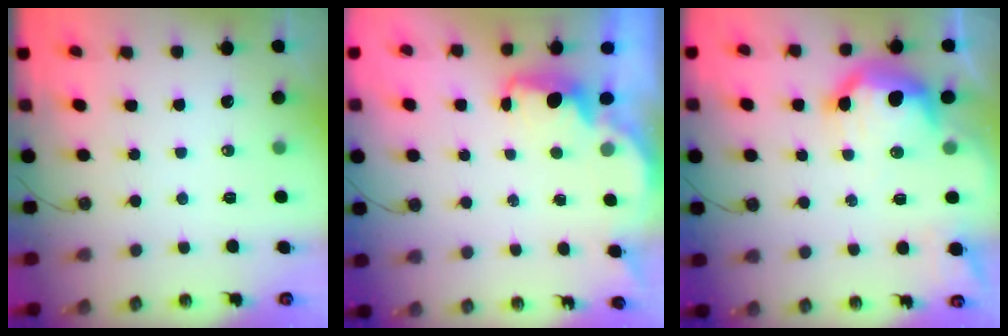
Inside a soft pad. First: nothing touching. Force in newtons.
{"total": 1.8, "press": 1.7, "slide": 0.7}
{"total": 15.5, "press": 15.5, "slide": 1.2}